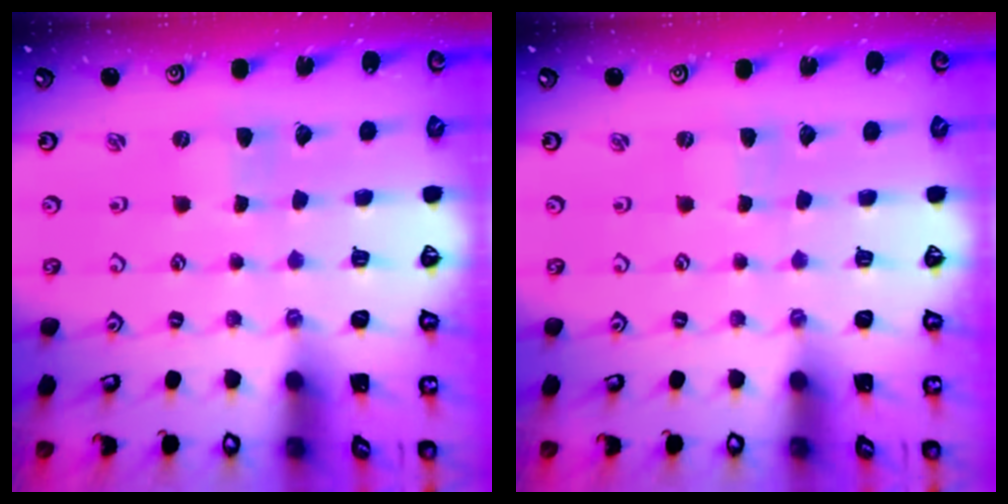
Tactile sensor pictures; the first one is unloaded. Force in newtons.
{"total": 0.0}